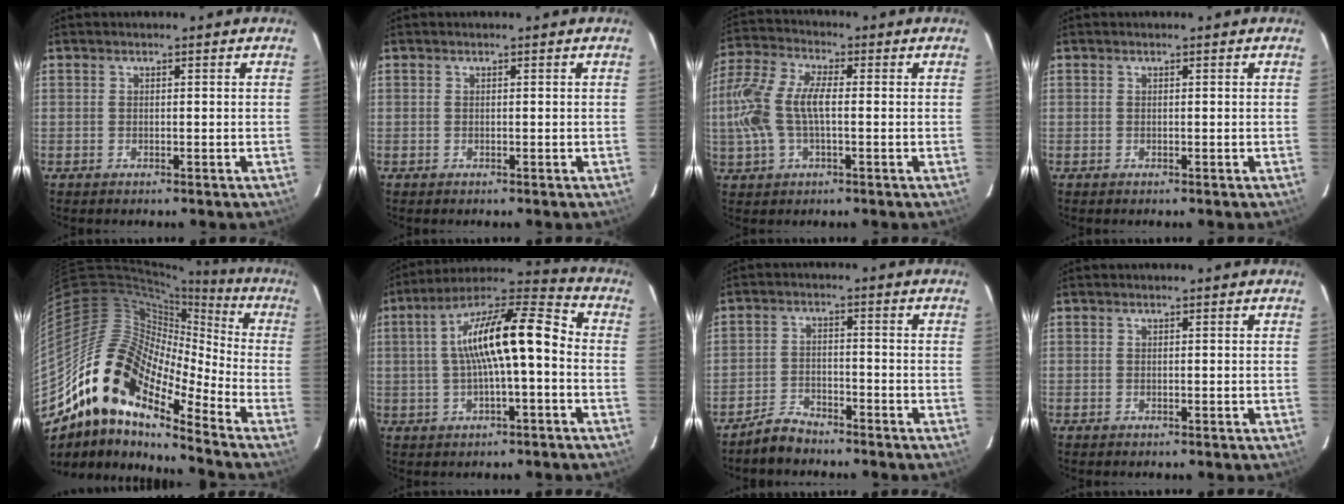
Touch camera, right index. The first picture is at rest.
{"total": 0.0}
{"total": 12.5, "force": [-0.7, 5.8, 11.0], "torque": [-0.244, 0.013, -0.016]}
{"total": 0.0}
{"total": 17.8, "force": [-12.0, 6.1, 11.7], "torque": [-0.187, -0.009, -0.243]}
{"total": 14.9, "force": [-0.4, 3.7, 14.4], "torque": [-0.243, 0.035, -0.009]}
{"total": 4.4, "force": [-4.0, 1.7, 0.8], "torque": [-0.030, 0.011, -0.072]}
{"total": 0.0}